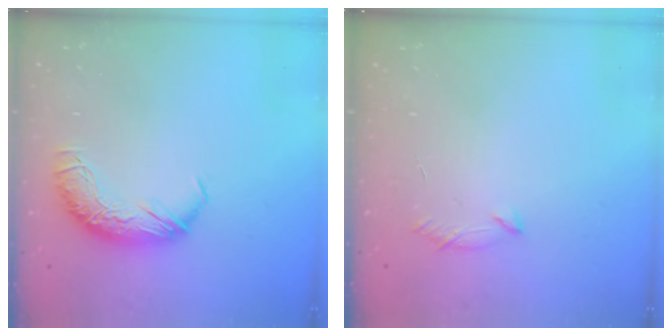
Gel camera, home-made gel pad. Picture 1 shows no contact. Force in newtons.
{"total": 7.0, "press": 6.9, "slide": 0.8}